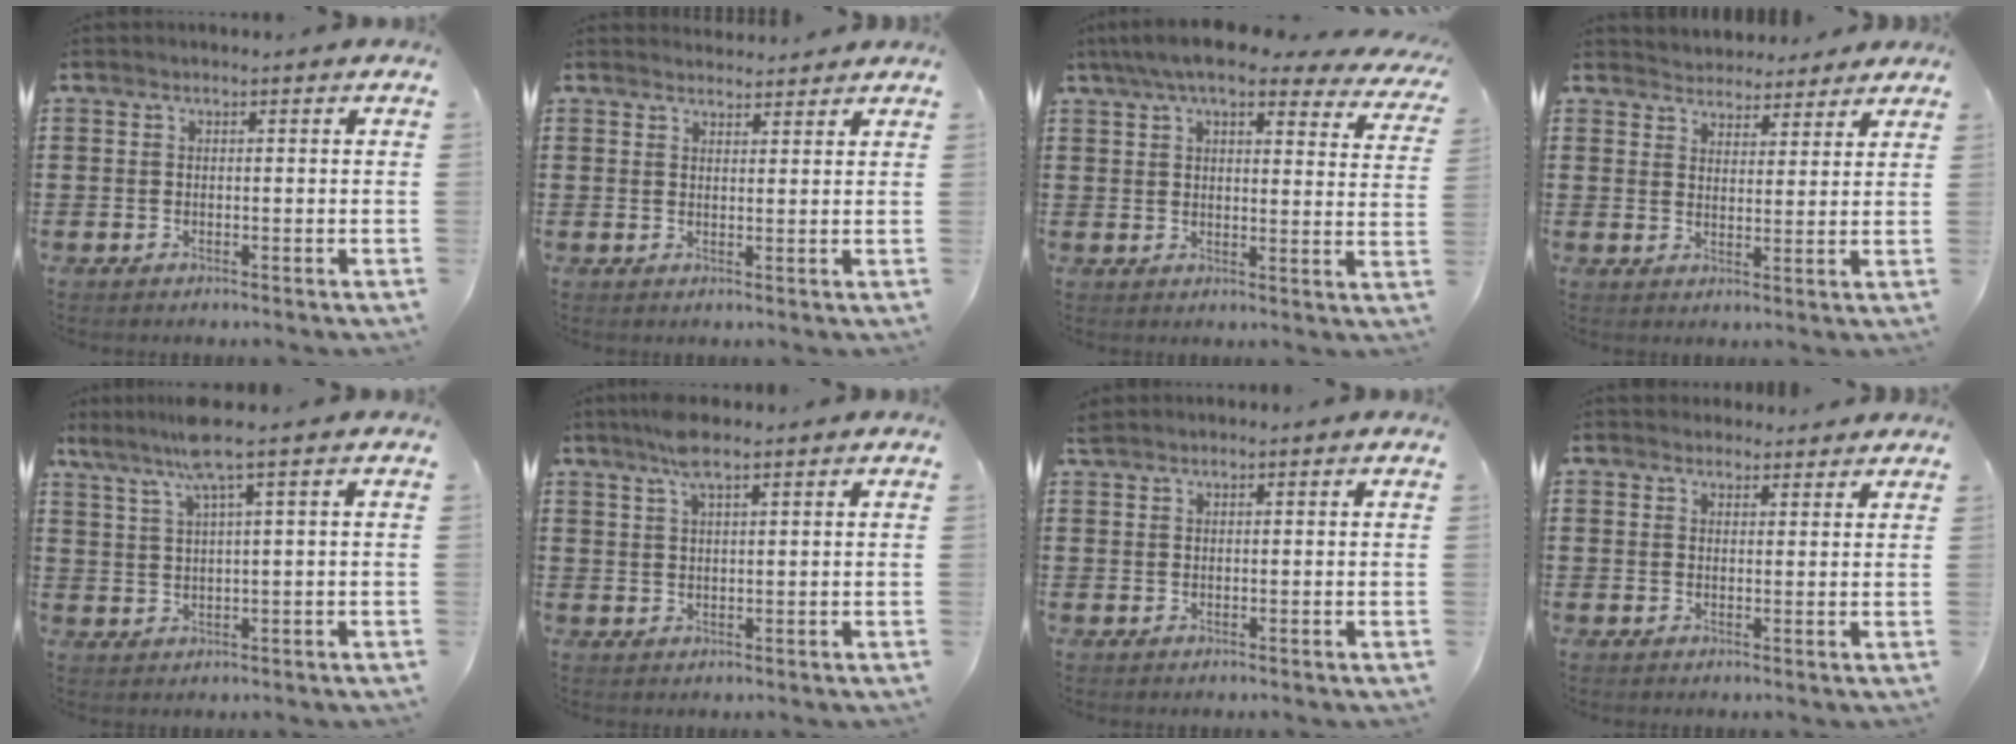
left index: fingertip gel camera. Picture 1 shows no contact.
{"total": 2.1, "force": [2.1, 0.3, -0.1], "torque": [-0.004, -0.003, 0.040]}
{"total": 8.2, "force": [6.8, 1.1, 4.5], "torque": [-0.099, -0.016, 0.121]}
{"total": 3.3, "force": [3.0, 1.2, -0.5], "torque": [-0.005, -0.005, 0.057]}
{"total": 5.7, "force": [3.4, -0.5, 4.5], "torque": [-0.096, -0.007, 0.056]}
{"total": 4.4, "force": [3.0, 0.9, 3.1], "torque": [-0.069, 0.005, 0.053]}
{"total": 1.1, "force": [1.0, 0.3, 0.3], "torque": [-0.009, 0.002, 0.020]}
{"total": 2.3, "force": [2.0, 1.1, -0.3], "torque": [0.006, 0.000, 0.037]}